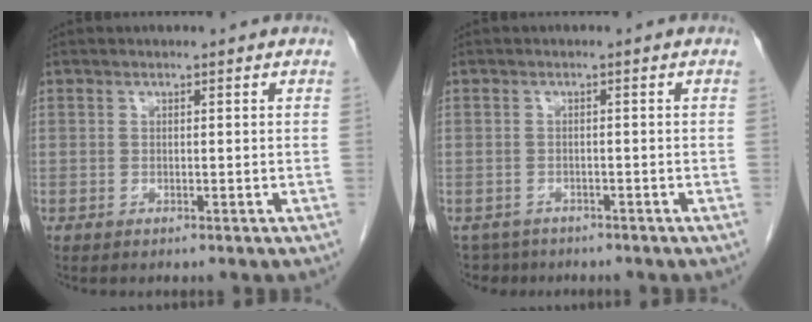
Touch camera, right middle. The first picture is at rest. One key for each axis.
{"total": 4.1, "fx": -3.5, "fy": 2.2, "fz": -0.1, "tx": 0.007, "ty": -0.001, "tz": -0.057}